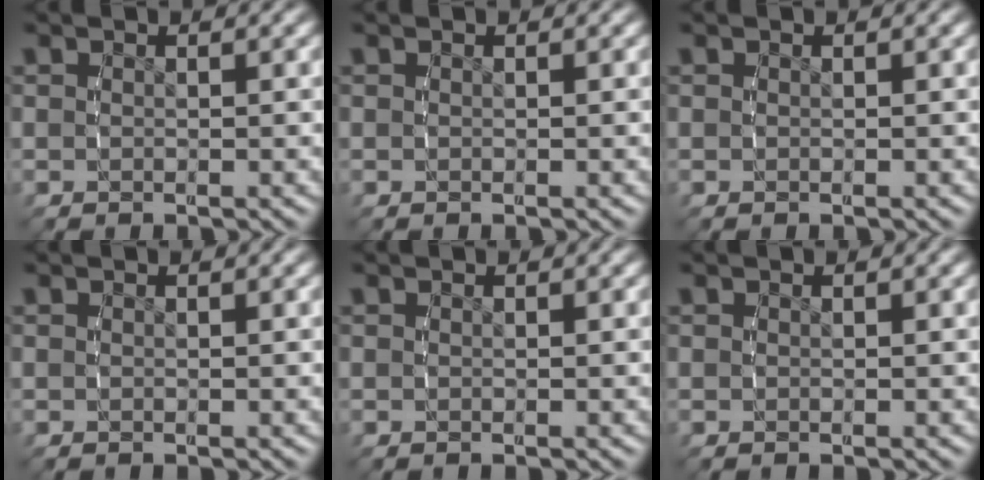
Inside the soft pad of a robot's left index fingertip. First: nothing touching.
{"total": 0.0}
{"total": 0.0}
{"total": 0.0}
{"total": 0.0}
{"total": 0.0}